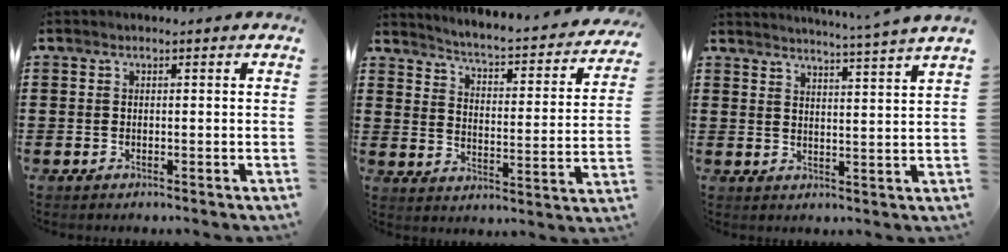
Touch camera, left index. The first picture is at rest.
{"total": 2.8, "force": [2.6, -0.5, 1.1], "torque": [-0.040, -0.037, 0.031]}
{"total": 3.9, "force": [3.5, -1.4, 0.9], "torque": [-0.030, -0.030, 0.059]}